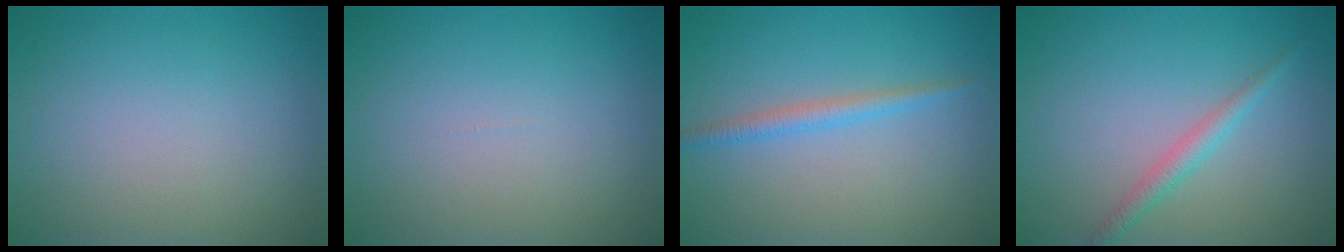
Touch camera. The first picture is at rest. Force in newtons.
{"total": 0.0}
{"total": 1.7, "press": 1.7, "slide": 0.1}
{"total": 1.8, "press": 1.8, "slide": 0.0}